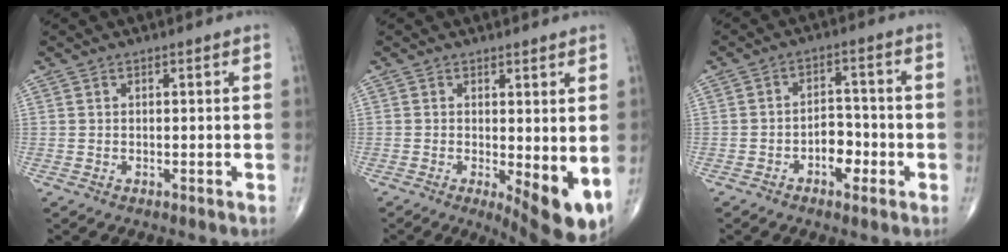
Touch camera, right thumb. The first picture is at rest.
{"total": 9.0, "force": [-0.9, 3.1, 8.4], "torque": [-0.111, -0.021, -0.005]}
{"total": 5.7, "force": [-2.3, 3.5, 3.9], "torque": [-0.036, 0.025, -0.040]}